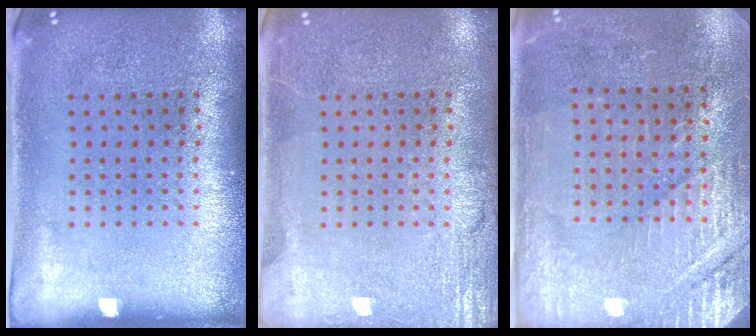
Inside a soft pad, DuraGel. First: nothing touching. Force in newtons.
{"total": 2.7, "press": 2.7, "slide": 0.3}
{"total": 2.8, "press": 2.8, "slide": 0.4}